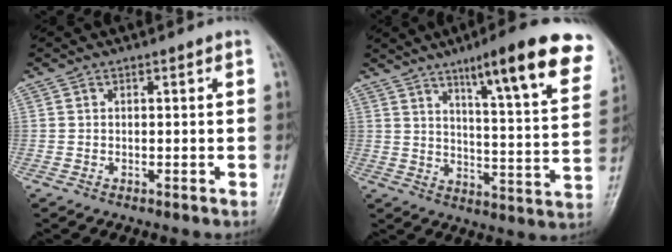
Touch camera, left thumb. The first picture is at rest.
{"total": 20.5, "force": [12.6, 3.4, 15.9], "torque": [-0.191, -0.048, 0.174]}